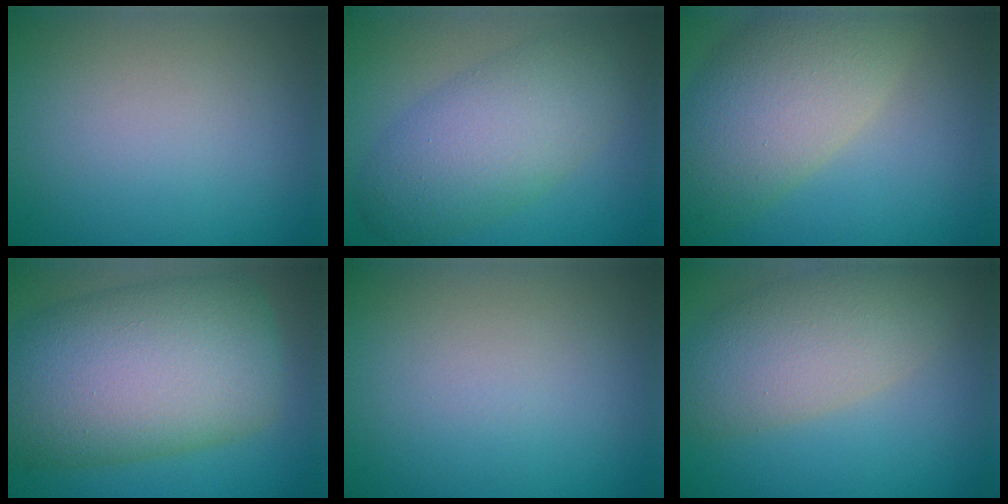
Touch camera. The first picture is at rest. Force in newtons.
{"total": 6.6, "press": 6.6, "slide": 0.2}
{"total": 8.8, "press": 8.8, "slide": 0.6}
{"total": 14.0, "press": 14.0, "slide": 0.5}
{"total": 0.0}
{"total": 6.2, "press": 6.2, "slide": 0.3}